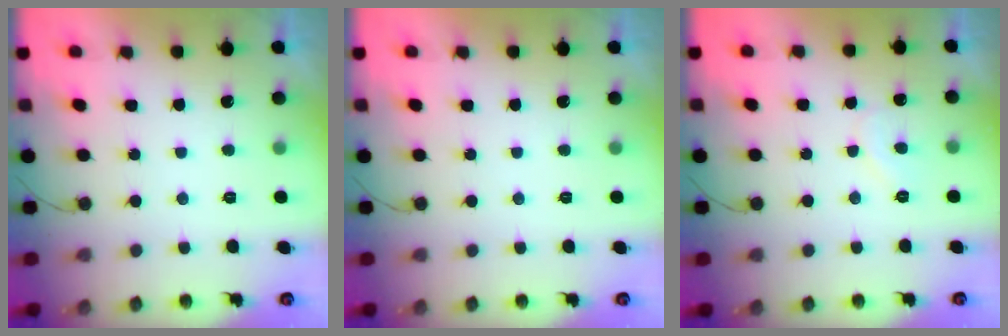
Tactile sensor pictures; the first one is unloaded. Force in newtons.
{"total": 0.0}
{"total": 6.3, "press": 6.3, "slide": 0.6}